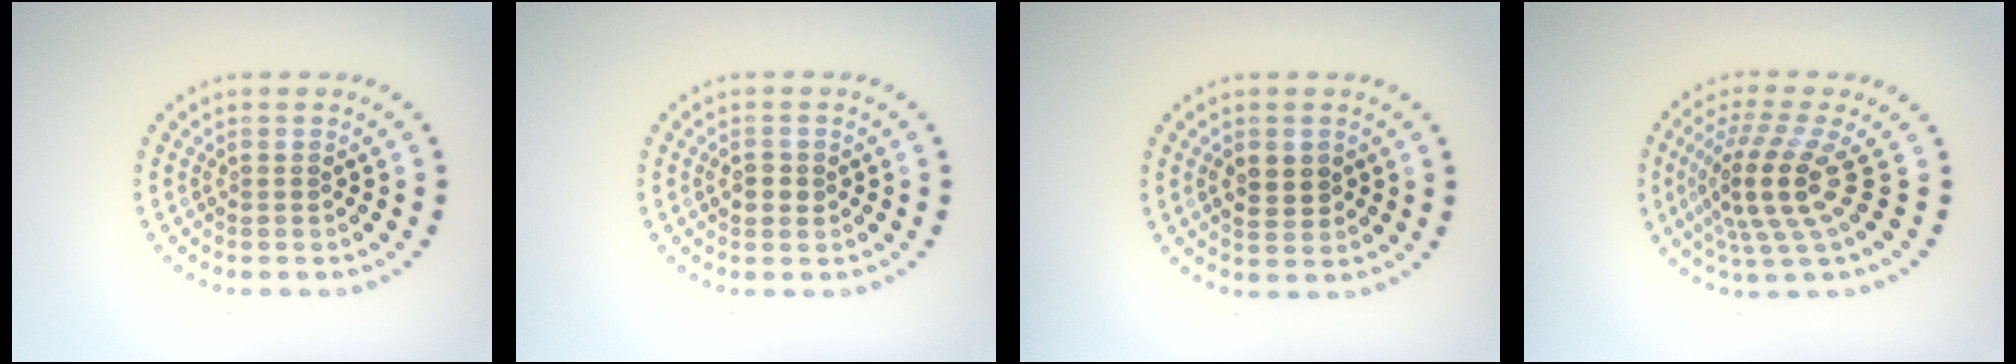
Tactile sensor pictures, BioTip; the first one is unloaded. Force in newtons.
{"total": 1.4, "press": 1.3, "slide": 0.2}
{"total": 2.6, "press": 2.6, "slide": 0.1}
{"total": 5.1, "press": 3.6, "slide": 3.6}